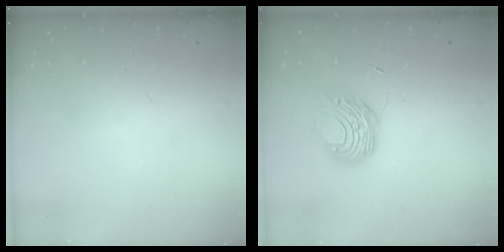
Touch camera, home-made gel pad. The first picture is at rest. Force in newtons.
{"total": 9.1, "press": 9.1, "slide": 0.4}